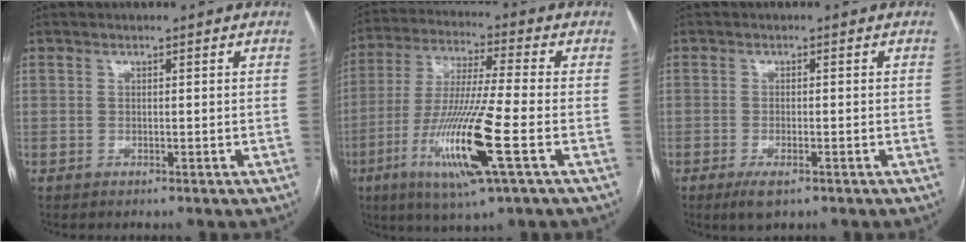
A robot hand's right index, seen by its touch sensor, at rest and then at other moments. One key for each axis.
{"total": 15.8, "fx": -5.4, "fy": 0.1, "fz": 14.8, "tx": -0.303, "ty": -0.024, "tz": -0.102}
{"total": 3.3, "fx": -2.0, "fy": 0.9, "fz": 2.5, "tx": -0.049, "ty": -0.004, "tz": -0.030}